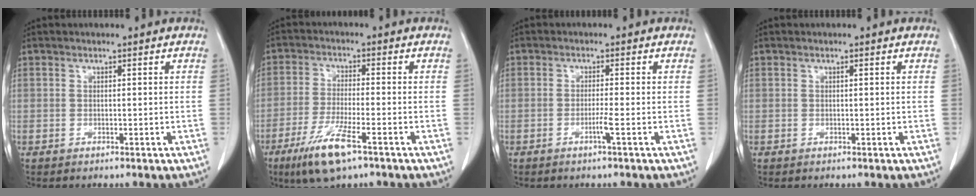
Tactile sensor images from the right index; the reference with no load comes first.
{"total": 8.6, "force": [-5.1, 1.1, 6.9], "torque": [-0.143, -0.022, -0.089]}
{"total": 1.8, "force": [-0.8, -0.5, 1.5], "torque": [-0.030, -0.002, -0.018]}
{"total": 0.0}